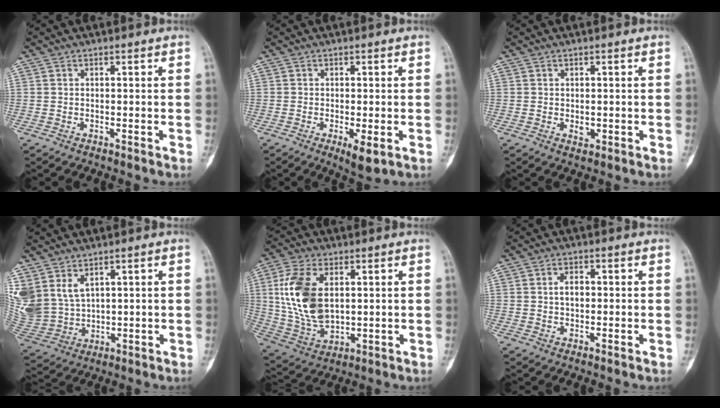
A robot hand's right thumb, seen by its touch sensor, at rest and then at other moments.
{"total": 3.8, "force": [-1.3, 1.1, 3.3], "torque": [-0.058, -0.011, -0.021]}
{"total": 1.4, "force": [-0.2, 1.1, 0.9], "torque": [-0.008, -0.001, -0.001]}
{"total": 12.6, "force": [5.8, 8.7, 7.0], "torque": [-0.167, -0.014, 0.144]}
{"total": 15.7, "force": [2.9, 9.2, 12.4], "torque": [-0.248, -0.011, 0.067]}
{"total": 2.6, "force": [0.1, 1.6, 2.0], "torque": [-0.034, 0.005, 0.000]}